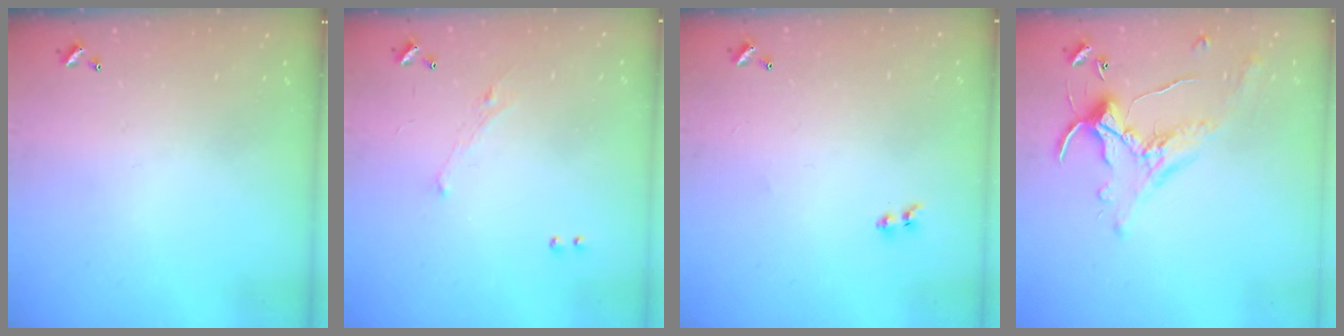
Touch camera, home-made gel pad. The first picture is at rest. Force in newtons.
{"total": 0.9, "press": 0.6, "slide": 0.7}
{"total": 1.1, "press": 0.9, "slide": 0.6}
{"total": 1.7, "press": 1.5, "slide": 0.8}